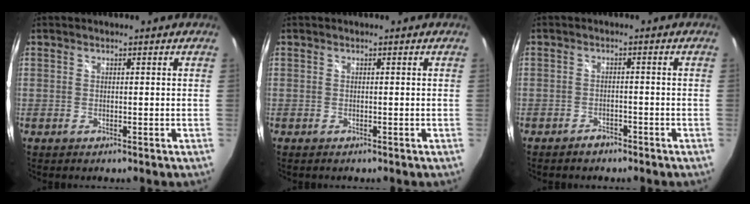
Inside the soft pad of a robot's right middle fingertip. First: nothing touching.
{"total": 0.0}
{"total": 2.4, "force": [-2.0, 1.1, 0.5], "torque": [-0.014, 0.005, -0.029]}